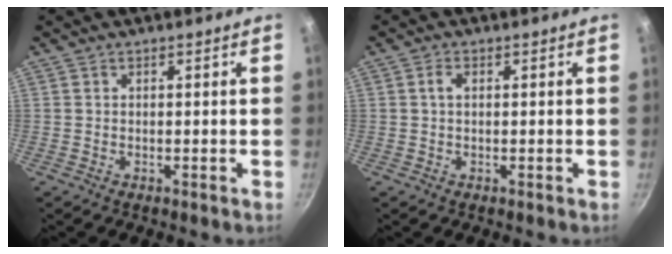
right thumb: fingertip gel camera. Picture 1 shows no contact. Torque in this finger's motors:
{"motor_torque": [-0.31, 0.63, 0.43, -0.31, 0.00]}